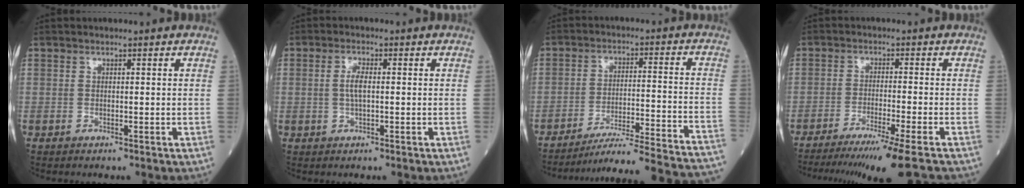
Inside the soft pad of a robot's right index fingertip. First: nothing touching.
{"total": 2.6, "force": [0.0, 0.7, 2.5], "torque": [-0.052, 0.003, -0.001]}
{"total": 24.9, "force": [-23.2, -1.5, 8.8], "torque": [-0.071, -0.035, -0.312]}
{"total": 12.7, "force": [-10.5, -2.0, 6.8], "torque": [-0.087, -0.044, -0.165]}